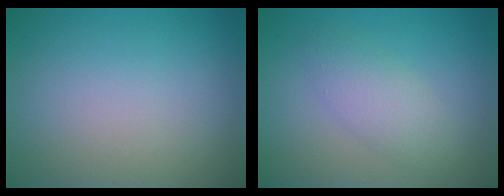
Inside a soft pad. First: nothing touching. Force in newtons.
{"total": 2.7, "press": 2.7, "slide": 0.2}